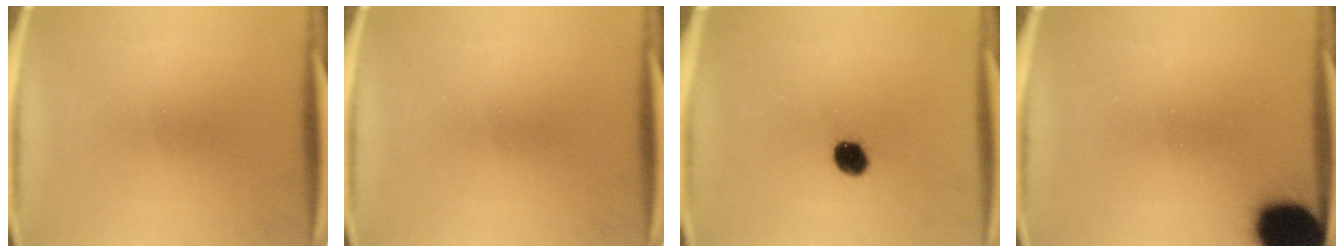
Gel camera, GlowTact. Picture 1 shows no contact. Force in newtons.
{"total": 0.0}
{"total": 4.9}
{"total": 18.9}